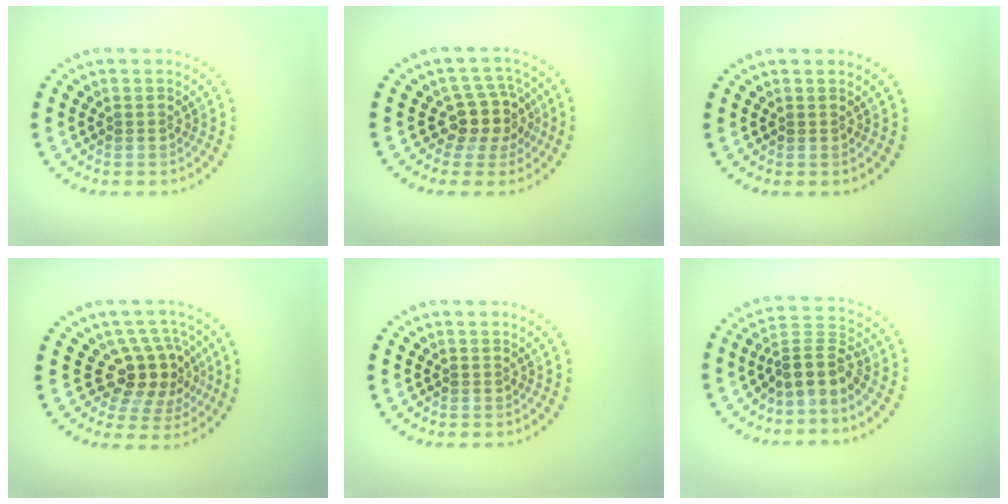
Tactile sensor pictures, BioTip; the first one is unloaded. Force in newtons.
{"total": 3.6, "press": 2.9, "slide": 2.2}
{"total": 0.0}
{"total": 4.4, "press": 3.7, "slide": 2.3}
{"total": 0.0}
{"total": 3.5, "press": 2.6, "slide": 2.4}